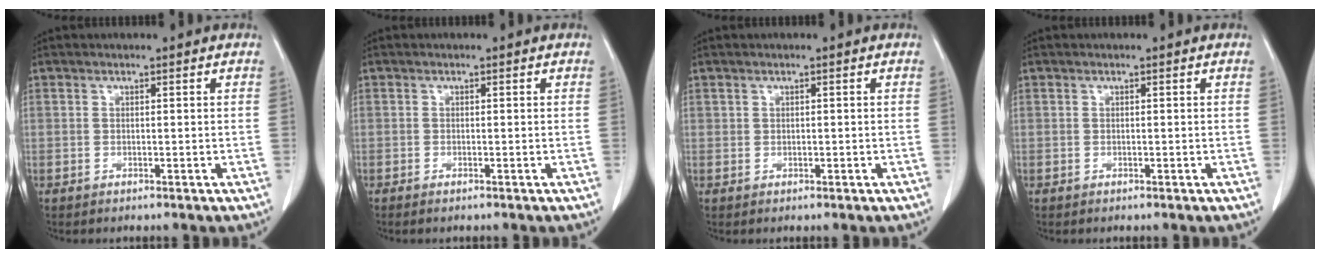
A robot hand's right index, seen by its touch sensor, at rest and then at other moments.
{"total": 0.7, "force": [-0.5, 0.1, 0.5], "torque": [-0.011, -0.001, -0.008]}
{"total": 0.5, "force": [0.1, 0.5, 0.2], "torque": [-0.003, 0.003, 0.002]}
{"total": 0.0}